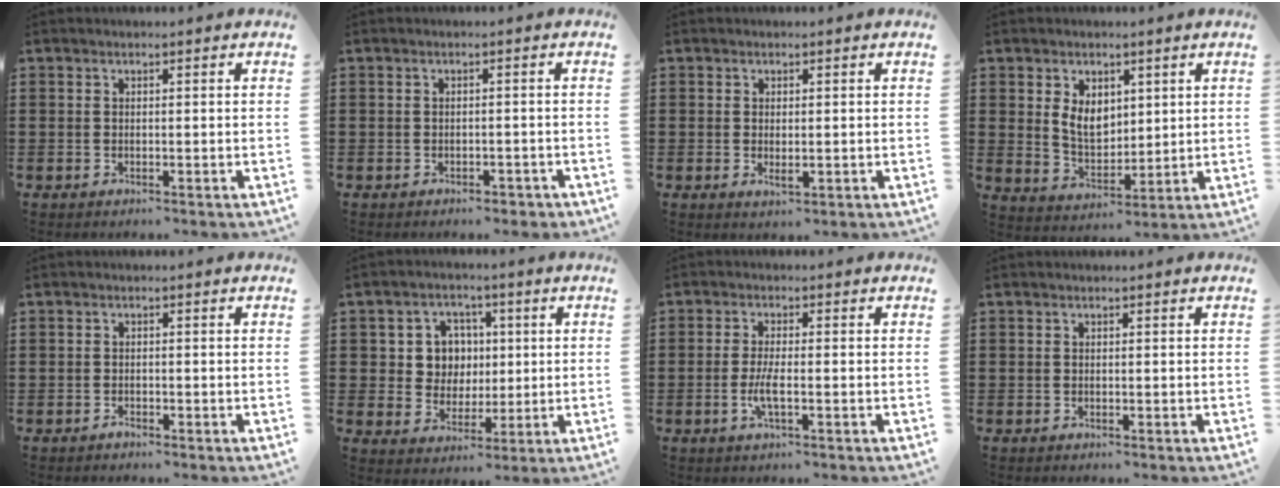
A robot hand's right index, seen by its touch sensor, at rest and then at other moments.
{"total": 1.2, "force": [-1.1, 0.4, 0.1], "torque": [-0.008, 0.000, -0.024]}
{"total": 1.6, "force": [-0.1, 0.6, 1.5], "torque": [-0.027, 0.000, -0.002]}
{"total": 5.9, "force": [2.0, 4.2, 3.7], "torque": [-0.076, 0.008, 0.036]}
{"total": 0.8, "force": [-0.7, 0.2, 0.2], "torque": [-0.005, -0.001, -0.014]}
{"total": 6.3, "force": [1.2, 5.9, 1.9], "torque": [-0.058, 0.018, 0.018]}
{"total": 3.6, "force": [-1.1, 0.7, 3.4], "torque": [-0.072, -0.005, -0.025]}
{"total": 0.0}